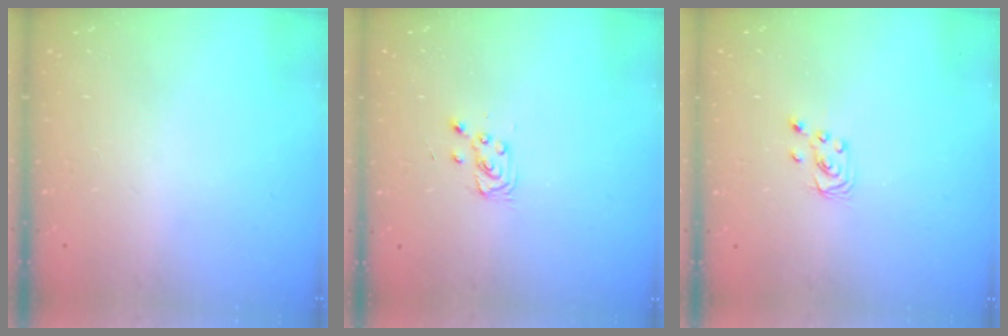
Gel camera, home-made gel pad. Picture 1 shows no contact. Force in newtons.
{"total": 3.6, "press": 3.6, "slide": 0.4}
{"total": 3.0, "press": 3.0, "slide": 0.2}